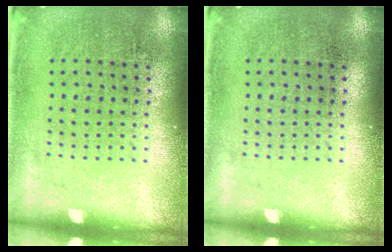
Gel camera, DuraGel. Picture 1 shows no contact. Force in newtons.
{"total": 0.0}